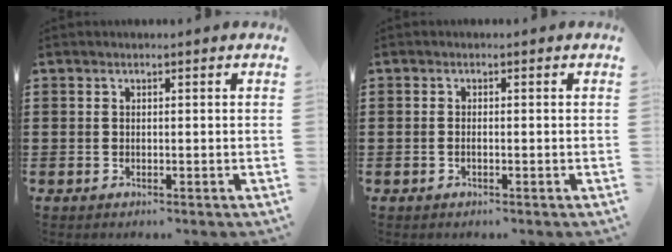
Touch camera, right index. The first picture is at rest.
{"total": 0.7, "force": [-0.3, 0.0, 0.6], "torque": [-0.013, -0.007, -0.003]}